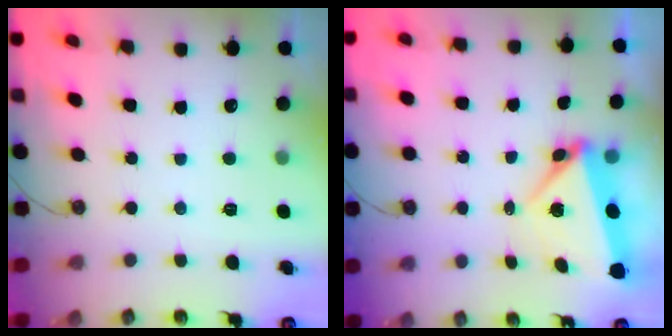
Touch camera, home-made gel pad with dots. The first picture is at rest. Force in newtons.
{"total": 5.4, "press": 5.2, "slide": 1.4}